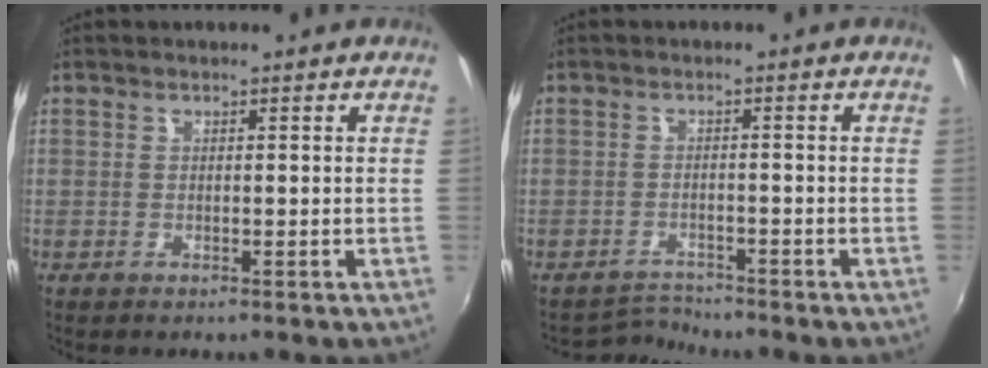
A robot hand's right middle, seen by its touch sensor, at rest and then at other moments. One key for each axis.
{"total": 2.8, "fx": -2.6, "fy": 0.0, "fz": -0.9, "tx": 0.005, "ty": 0.005, "tz": -0.049}